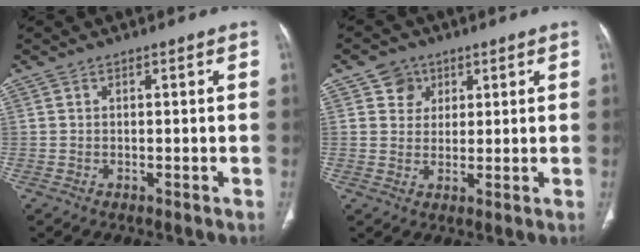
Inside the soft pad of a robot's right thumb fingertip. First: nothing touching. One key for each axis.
{"total": 4.6, "fx": 2.1, "fy": 4.0, "fz": 0.9, "tx": 0.009, "ty": -0.006, "tz": 0.034}